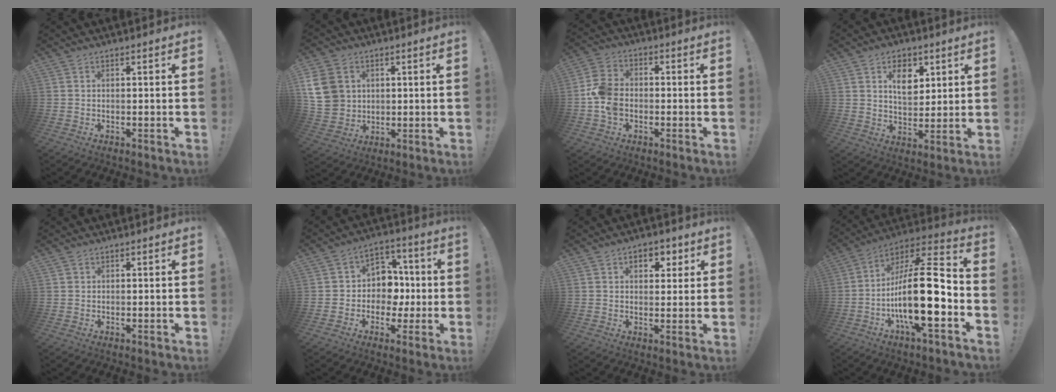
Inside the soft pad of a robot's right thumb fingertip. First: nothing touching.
{"total": 12.1, "force": [3.1, 10.2, 5.5], "torque": [-0.101, -0.011, 0.064]}
{"total": 9.5, "force": [-2.8, 6.9, 5.8], "torque": [-0.126, 0.020, -0.046]}
{"total": 9.5, "force": [4.6, 6.3, 5.5], "torque": [-0.073, -0.016, 0.083]}
{"total": 0.6, "force": [0.3, 0.5, -0.1], "torque": [-0.003, 0.003, 0.007]}
{"total": 10.0, "force": [-0.6, 9.0, 4.2], "torque": [-0.052, 0.011, 0.002]}
{"total": 6.0, "force": [2.5, 4.4, 3.2], "torque": [-0.033, -0.004, 0.041]}
{"total": 23.8, "force": [-5.4, 7.5, 21.9], "torque": [-0.377, 0.021, -0.090]}